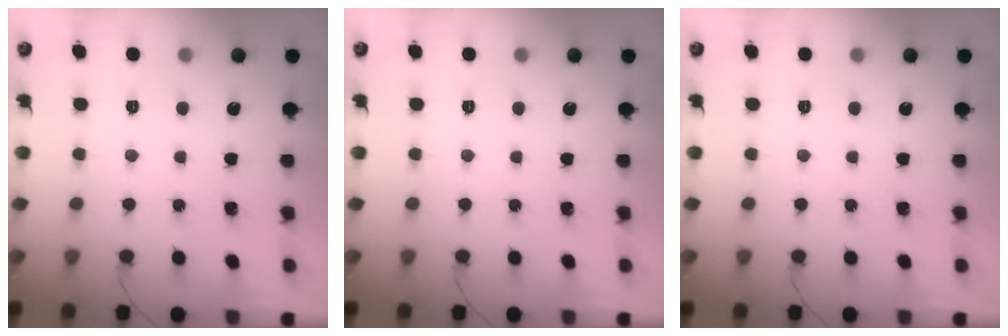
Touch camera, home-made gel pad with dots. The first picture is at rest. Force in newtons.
{"total": 0.0}
{"total": 0.0}